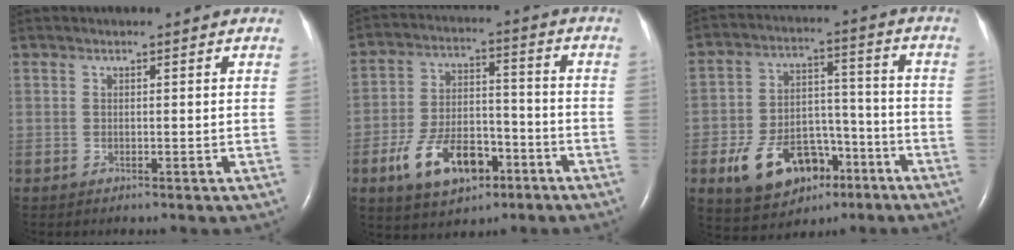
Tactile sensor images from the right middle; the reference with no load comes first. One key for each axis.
{"total": 11.9, "fx": -5.9, "fy": 6.3, "fz": 8.3, "tx": -0.164, "ty": 0.011, "tz": -0.095}
{"total": 14.2, "fx": -7.1, "fy": 8.3, "fz": 9.1, "tx": -0.161, "ty": 0.015, "tz": -0.106}